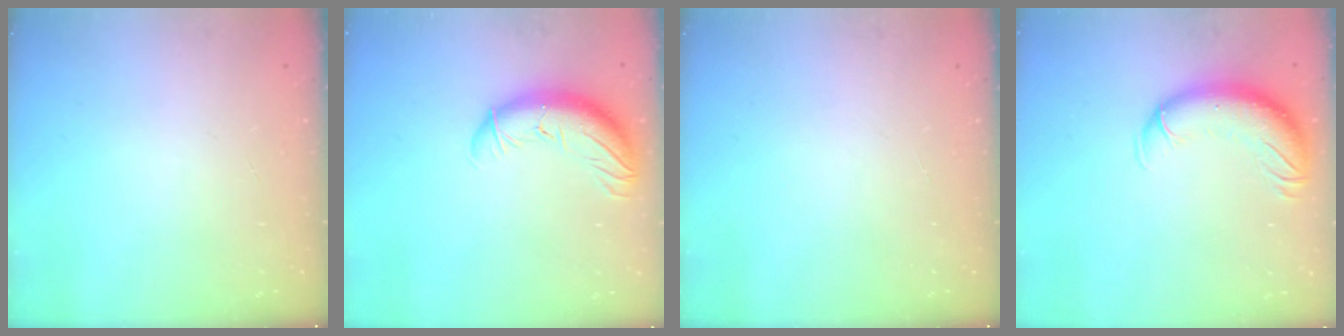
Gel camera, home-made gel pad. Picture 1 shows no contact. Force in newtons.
{"total": 11.9, "press": 11.5, "slide": 3.2}
{"total": 0.0}
{"total": 12.4, "press": 11.9, "slide": 3.6}